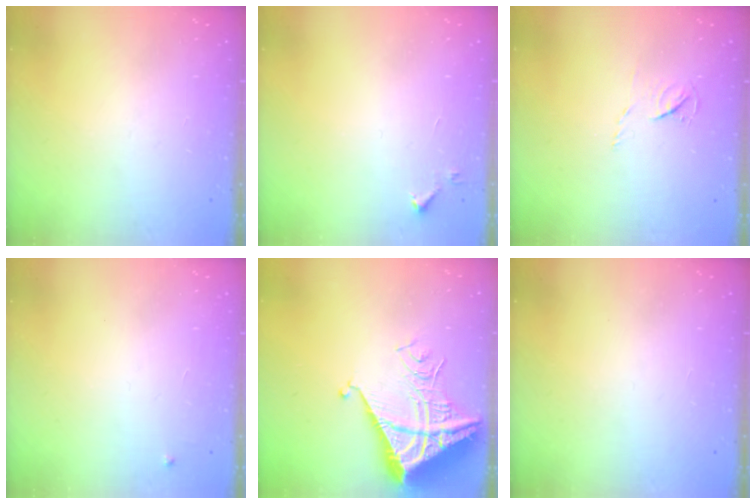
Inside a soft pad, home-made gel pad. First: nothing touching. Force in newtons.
{"total": 3.8, "press": 3.7, "slide": 0.6}
{"total": 3.8, "press": 3.8, "slide": 0.5}
{"total": 3.0, "press": 3.0, "slide": 0.5}
{"total": 7.8, "press": 7.8, "slide": 0.7}
{"total": 1.5, "press": 1.5, "slide": 0.1}